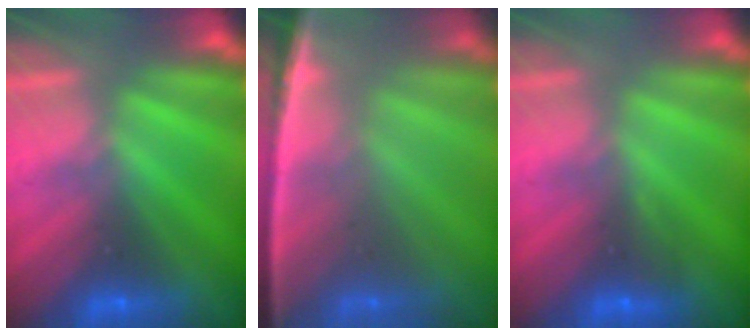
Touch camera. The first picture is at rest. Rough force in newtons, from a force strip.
{"total": 6.5}
{"total": 2.9}